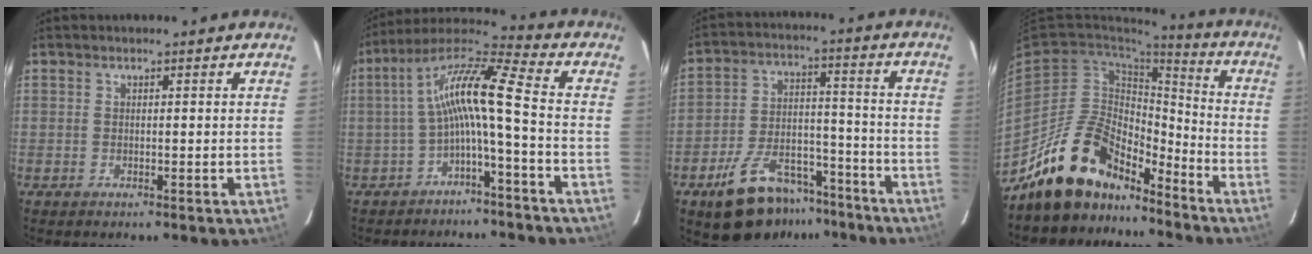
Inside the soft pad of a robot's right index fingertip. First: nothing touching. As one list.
[{"total": 11.1, "force": [-2.1, 0.5, 10.9], "torque": [-0.222, 0.022, -0.043]}, {"total": 15.6, "force": [-10.8, 8.2, 7.7], "torque": [-0.155, 0.021, -0.155]}, {"total": 16.9, "force": [-13.6, 7.8, 6.3], "torque": [-0.132, 0.033, -0.226]}]